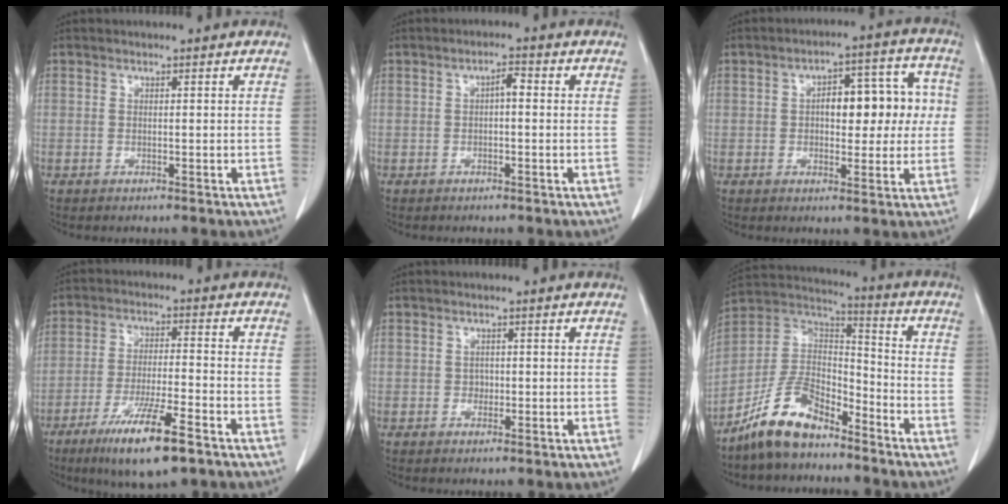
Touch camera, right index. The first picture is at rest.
{"total": 2.0, "force": [0.0, 0.6, 1.9], "torque": [-0.030, 0.006, 0.000]}
{"total": 10.2, "force": [0.8, 4.6, 9.1], "torque": [-0.114, 0.042, 0.016]}
{"total": 11.6, "force": [-7.1, 1.2, 9.1], "torque": [-0.168, -0.027, -0.117]}
{"total": 0.8, "force": [-0.2, 0.7, 0.4], "torque": [-0.003, 0.003, -0.002]}
{"total": 12.1, "force": [-9.2, 4.7, 6.4], "torque": [-0.133, 0.025, -0.178]}